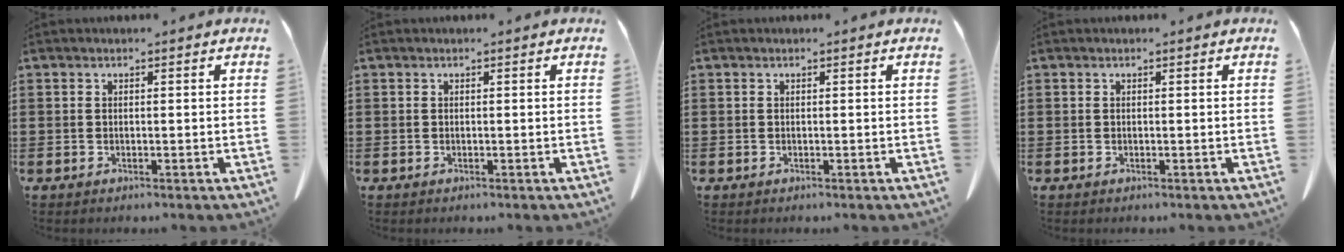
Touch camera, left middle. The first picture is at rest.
{"total": 0.0}
{"total": 0.0}
{"total": 0.0}